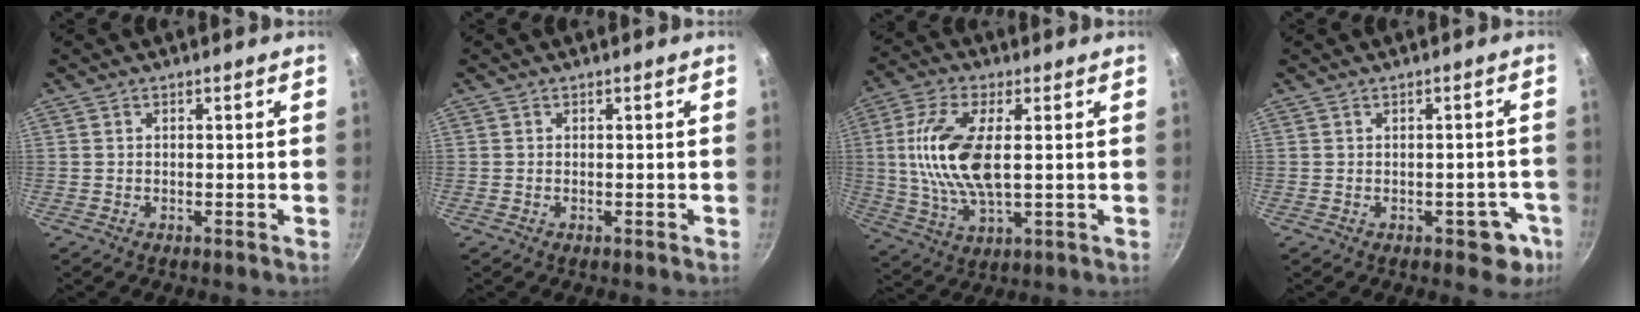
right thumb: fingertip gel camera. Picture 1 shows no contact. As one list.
[{"total": 0.0}, {"total": 14.2, "force": [1.6, 6.1, 12.7], "torque": [-0.256, 0.000, 0.029]}, {"total": 5.2, "force": [-2.1, 3.2, 3.5], "torque": [-0.001, 0.017, -0.019]}]